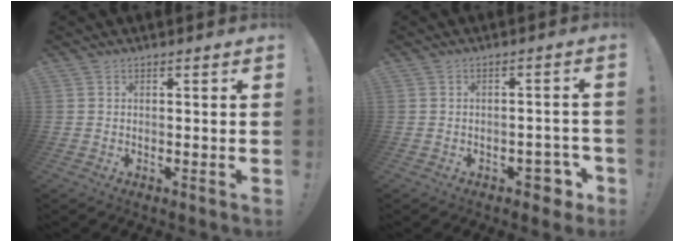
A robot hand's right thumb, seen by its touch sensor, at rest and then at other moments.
{"total": 5.7, "force": [-2.8, 3.6, 3.5], "torque": [-0.034, 0.019, -0.045]}